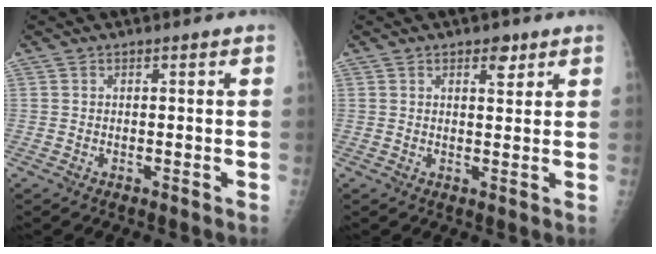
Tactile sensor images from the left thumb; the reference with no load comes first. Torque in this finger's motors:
{"motor_torque": [-0.13, 0.00, -0.33, 0.08, 0.05]}